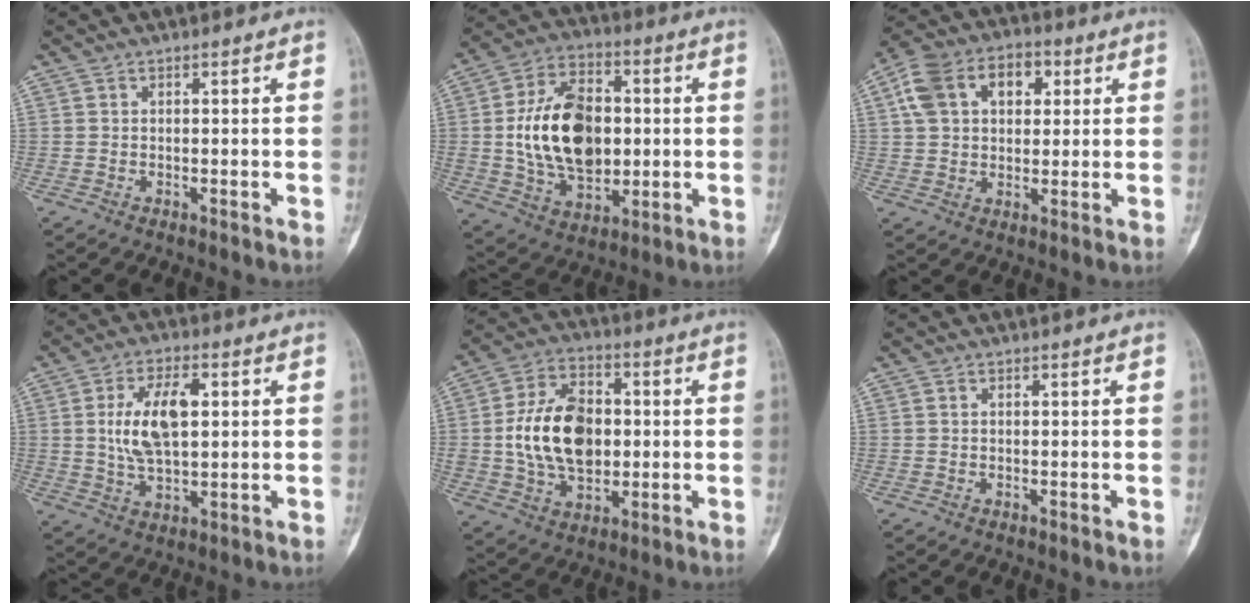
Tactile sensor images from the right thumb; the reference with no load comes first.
{"total": 19.6, "force": [0.7, 12.7, 14.9], "torque": [-0.234, 0.007, 0.019]}
{"total": 13.5, "force": [4.2, 9.1, 9.1], "torque": [-0.141, 0.020, 0.068]}
{"total": 11.2, "force": [1.8, 5.5, 9.5], "torque": [-0.168, 0.002, 0.036]}
{"total": 16.5, "force": [0.3, 10.9, 12.4], "torque": [-0.199, 0.013, 0.008]}
{"total": 0.0}